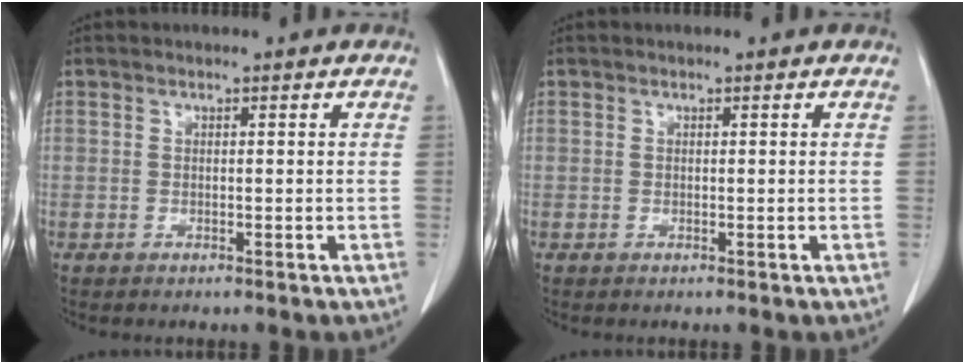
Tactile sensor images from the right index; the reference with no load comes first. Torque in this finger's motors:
{"motor_torque": [-0.15, 0.12, 0.00, 0.00]}